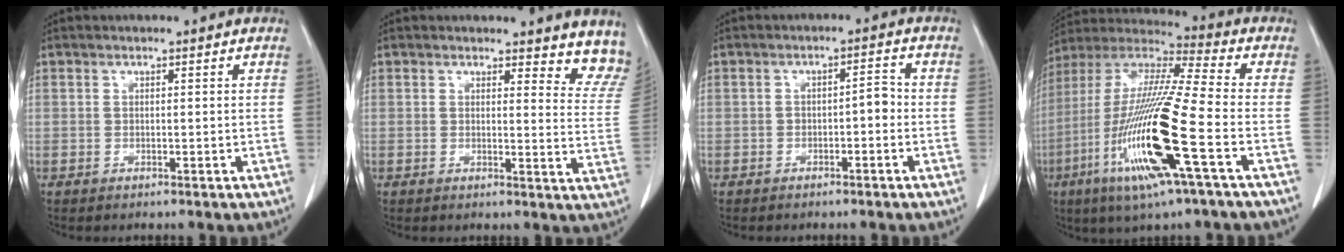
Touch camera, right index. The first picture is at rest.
{"total": 8.8, "force": [8.3, 2.4, 1.5], "torque": [0.030, -0.044, 0.055]}
{"total": 2.7, "force": [-1.0, 1.0, 2.2], "torque": [-0.034, 0.013, -0.014]}
{"total": 20.8, "force": [-7.0, 0.6, 19.6], "torque": [-0.427, -0.033, -0.140]}